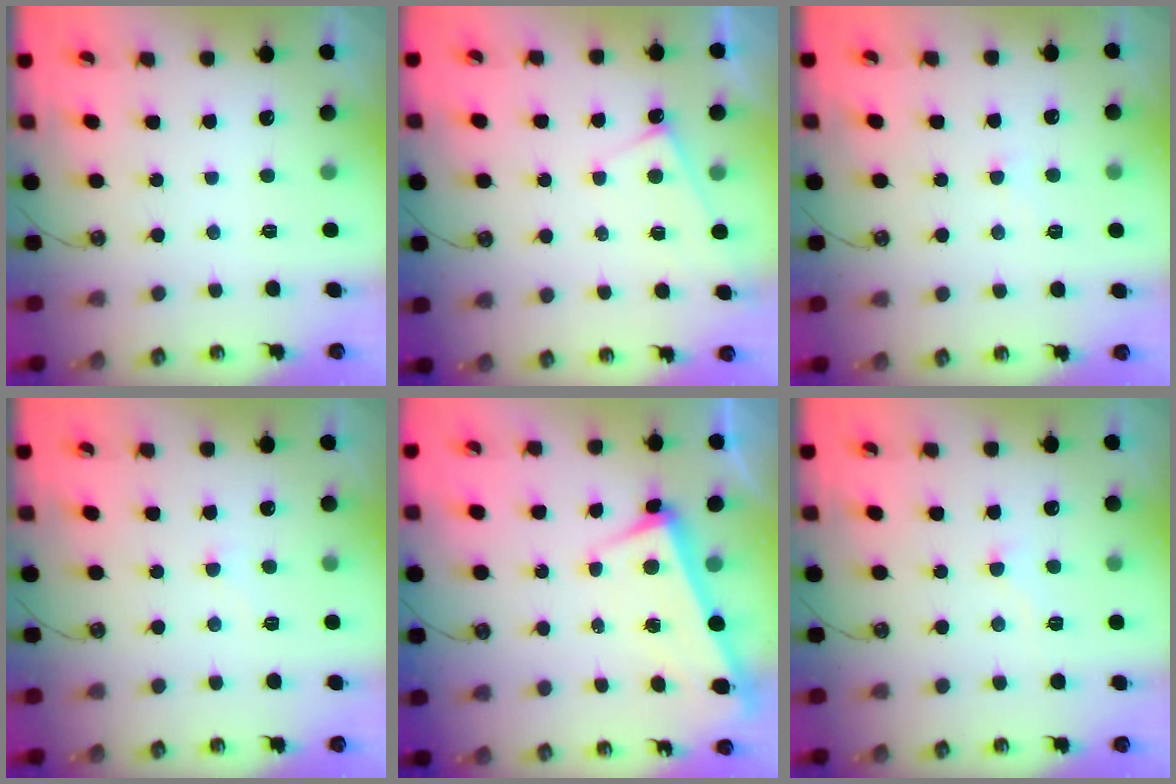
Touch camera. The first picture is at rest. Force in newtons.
{"total": 1.3, "press": 1.3, "slide": 0.3}
{"total": 0.6, "press": 0.3, "slide": 0.6}
{"total": 4.4, "press": 4.4, "slide": 0.2}
{"total": 3.4, "press": 3.4, "slide": 0.6}
{"total": 1.9, "press": 1.8, "slide": 0.6}